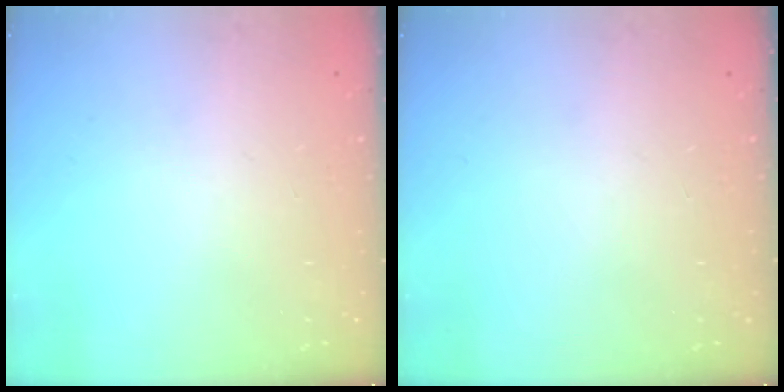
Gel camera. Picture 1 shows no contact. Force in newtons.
{"total": 0.0}